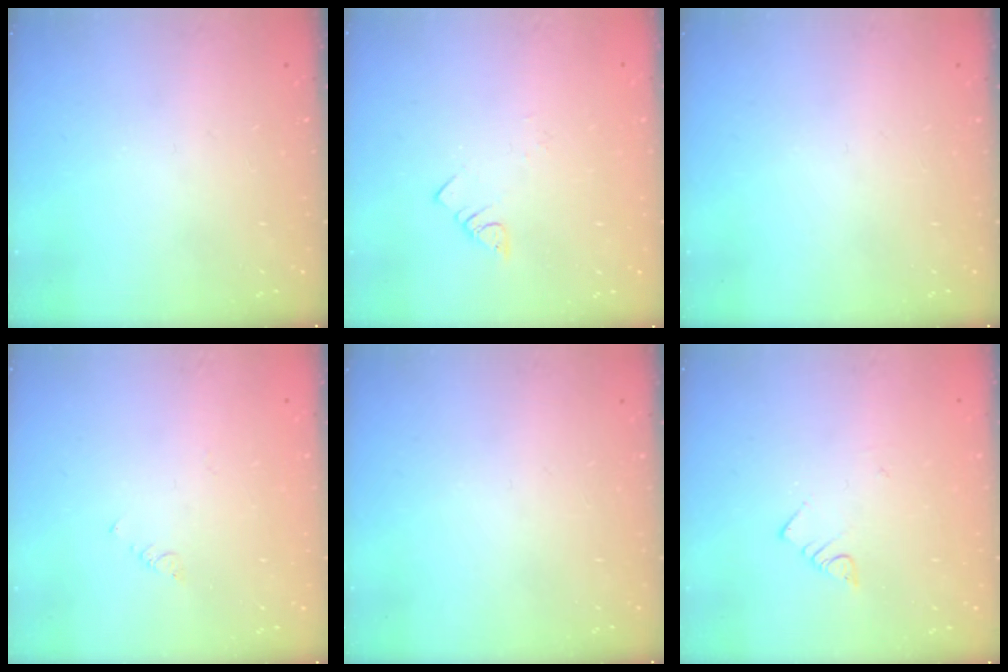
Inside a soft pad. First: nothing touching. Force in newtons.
{"total": 1.8, "press": 1.8, "slide": 0.3}
{"total": 0.0}
{"total": 1.0, "press": 0.9, "slide": 0.3}
{"total": 0.0}
{"total": 2.6, "press": 2.6, "slide": 0.3}